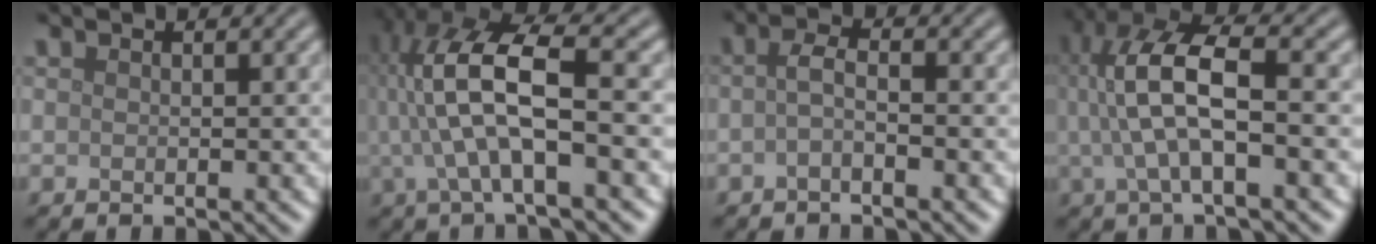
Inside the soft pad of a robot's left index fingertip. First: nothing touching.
{"total": 9.3, "force": [0.6, 2.9, 8.8], "torque": [-0.180, 0.015, 0.009]}
{"total": 1.8, "force": [-0.6, 0.5, 1.6], "torque": [-0.035, 0.003, -0.018]}
{"total": 7.9, "force": [0.5, 2.7, 7.4], "torque": [-0.153, 0.014, 0.004]}